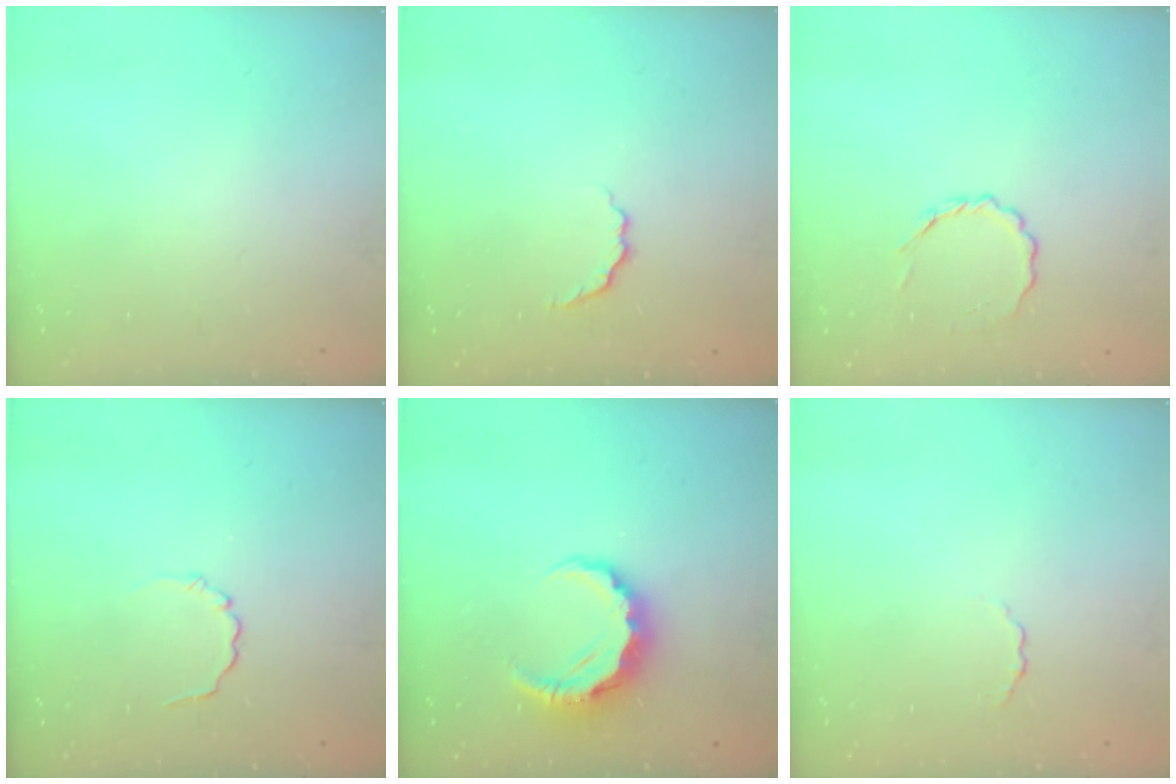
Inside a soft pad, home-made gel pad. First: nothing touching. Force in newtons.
{"total": 3.2, "press": 3.1, "slide": 0.8}
{"total": 4.3, "press": 4.1, "slide": 1.4}
{"total": 2.3, "press": 2.1, "slide": 0.9}
{"total": 8.2, "press": 8.1, "slide": 1.4}
{"total": 2.0, "press": 1.9, "slide": 0.4}